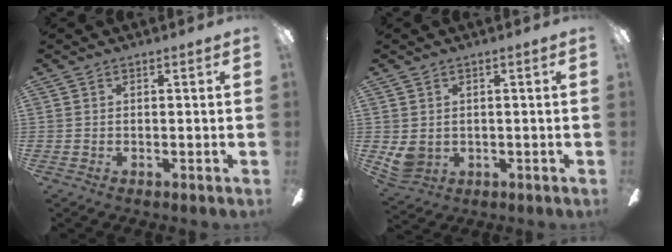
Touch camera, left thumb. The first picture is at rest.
{"total": 4.7, "force": [0.3, 4.1, 2.3], "torque": [-0.049, 0.000, 0.008]}